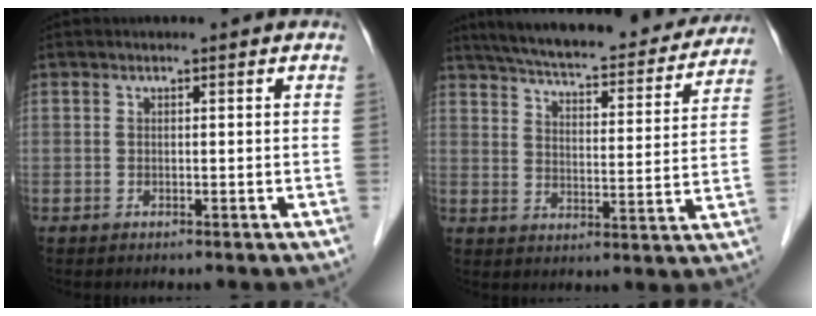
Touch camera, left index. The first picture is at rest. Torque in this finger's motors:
{"motor_torque": [0.00, -0.58, 0.42, 0.09]}